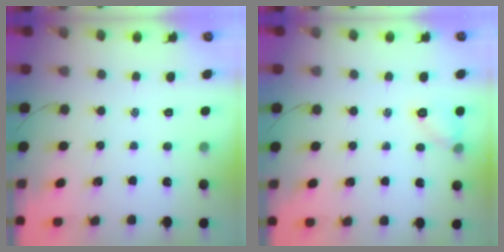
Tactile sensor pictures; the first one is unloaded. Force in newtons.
{"total": 6.9, "press": 6.8, "slide": 0.8}